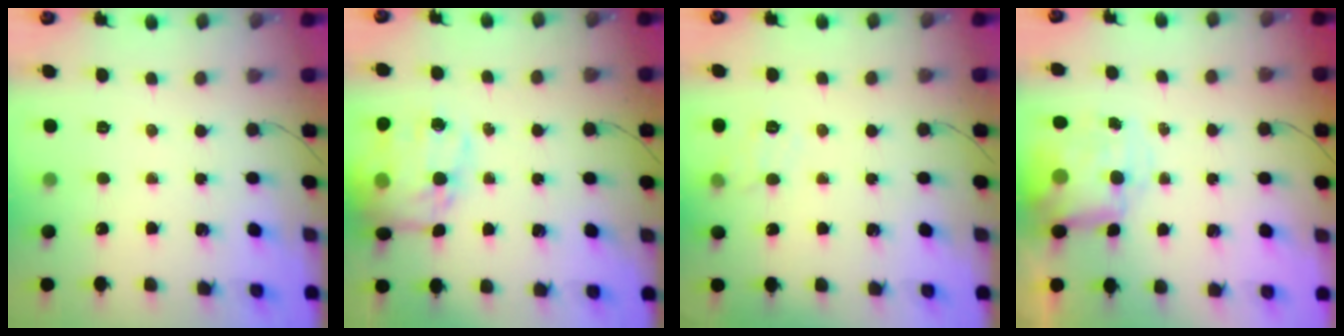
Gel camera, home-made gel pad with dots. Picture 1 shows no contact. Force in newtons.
{"total": 15.5, "press": 15.2, "slide": 3.1}
{"total": 7.5, "press": 7.3, "slide": 1.7}
{"total": 7.6, "press": 7.5, "slide": 1.2}